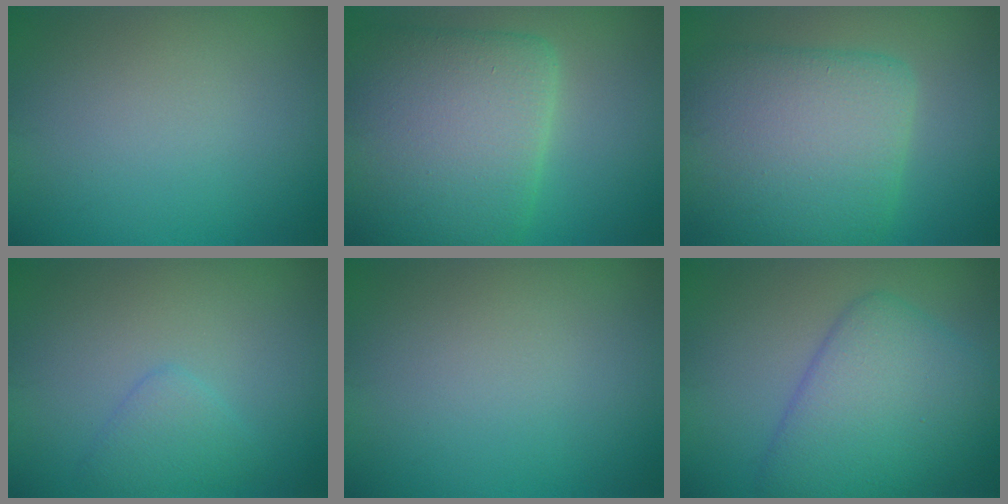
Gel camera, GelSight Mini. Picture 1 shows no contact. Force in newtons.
{"total": 9.7, "press": 9.7, "slide": 0.8}
{"total": 8.6, "press": 8.6, "slide": 0.3}
{"total": 2.0, "press": 2.0, "slide": 0.0}
{"total": 0.0}
{"total": 7.0, "press": 7.0, "slide": 0.2}